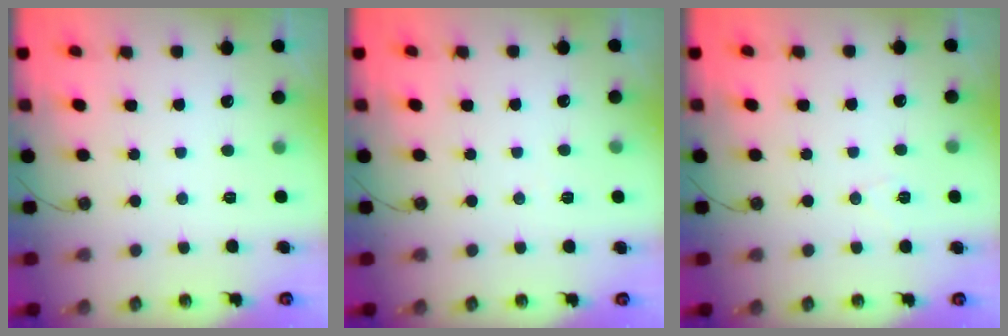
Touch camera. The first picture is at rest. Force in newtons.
{"total": 4.9, "press": 2.3, "slide": 4.2}
{"total": 4.8, "press": 3.2, "slide": 3.7}